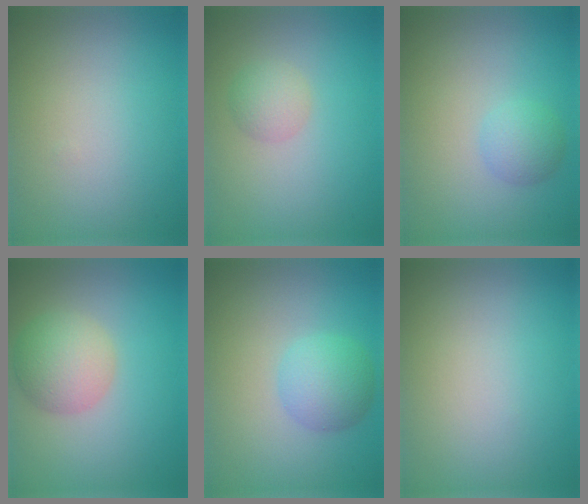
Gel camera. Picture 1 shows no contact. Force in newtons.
{"total": 1.9, "press": 1.9, "slide": 0.0}
{"total": 2.1, "press": 2.1, "slide": 0.2}
{"total": 4.4, "press": 4.3, "slide": 0.2}
{"total": 3.5, "press": 3.5, "slide": 0.0}
{"total": 0.0}